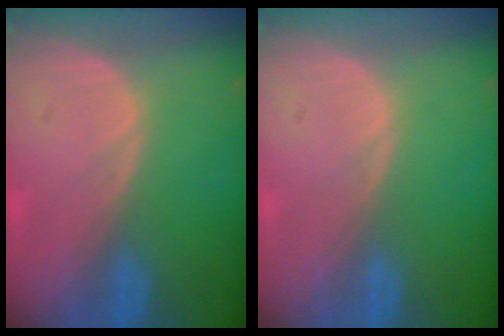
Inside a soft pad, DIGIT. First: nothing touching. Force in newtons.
{"total": 0.0}